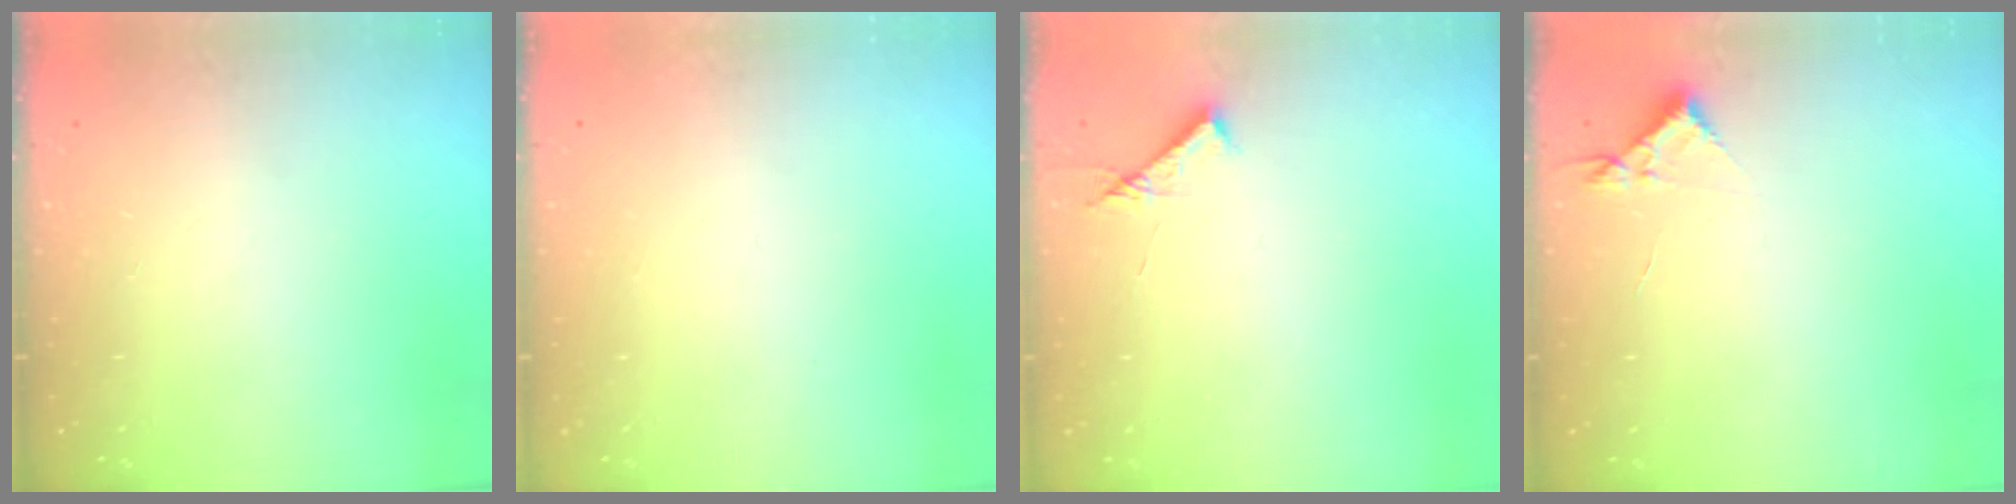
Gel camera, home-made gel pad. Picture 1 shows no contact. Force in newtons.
{"total": 1.5, "press": 1.5, "slide": 0.1}
{"total": 6.9, "press": 6.9, "slide": 0.7}
{"total": 4.1, "press": 4.1, "slide": 0.5}